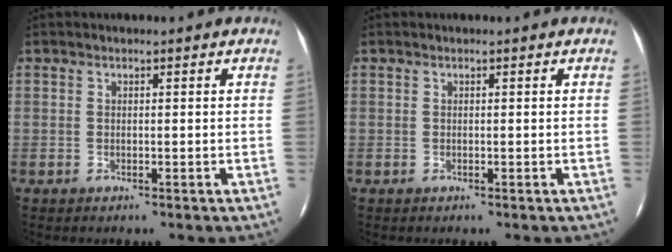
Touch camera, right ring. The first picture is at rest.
{"total": 0.0}